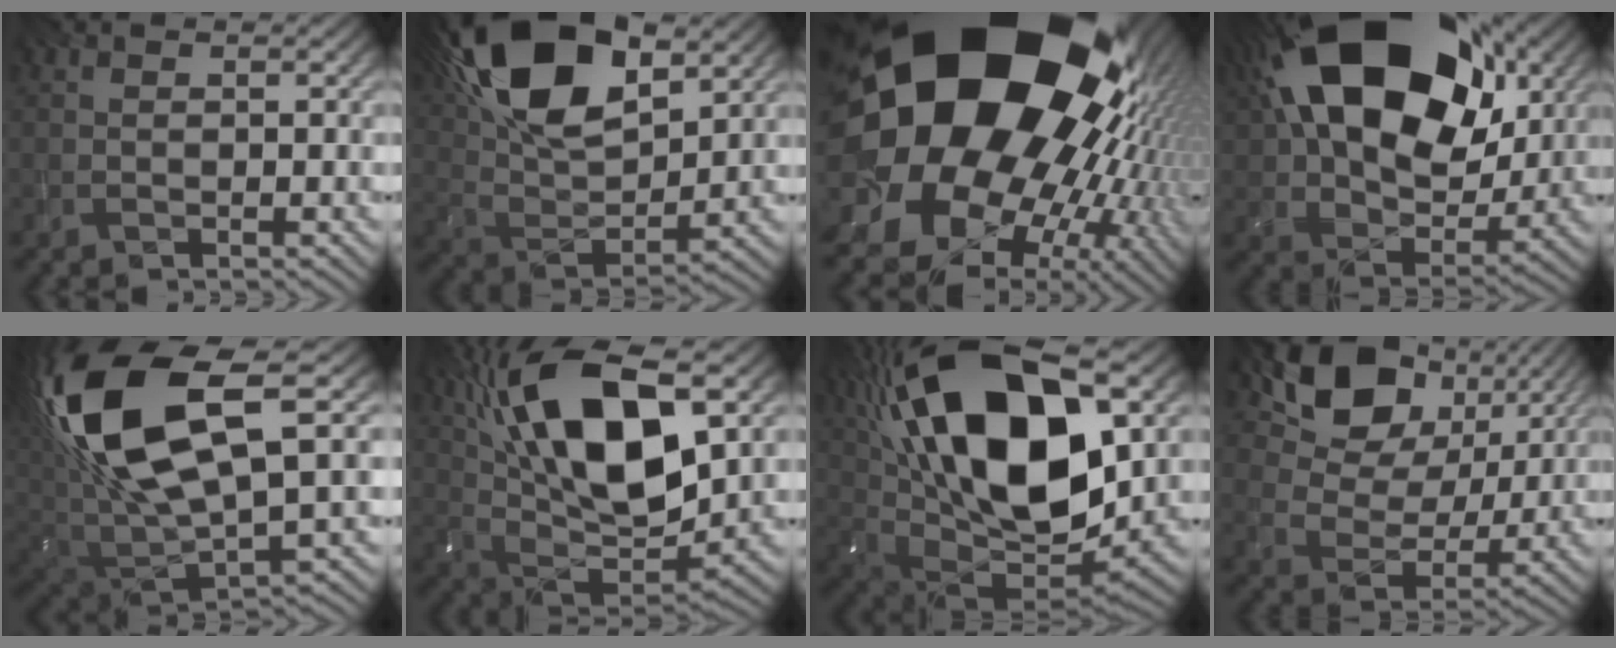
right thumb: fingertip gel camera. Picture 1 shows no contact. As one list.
[{"total": 17.9, "force": [9.1, 8.7, 12.7], "torque": [-0.276, 0.020, 0.165]}, {"total": 24.9, "force": [5.1, 20.2, 13.7], "torque": [-0.256, -0.061, 0.089]}, {"total": 21.9, "force": [7.4, 14.3, 14.9], "torque": [-0.296, 0.033, 0.128]}, {"total": 18.2, "force": [5.9, 8.6, 14.8], "torque": [-0.342, 0.002, 0.116]}, {"total": 18.8, "force": [7.0, 8.4, 15.3], "torque": [-0.314, 0.027, 0.117]}, {"total": 22.1, "force": [7.3, 11.3, 17.6], "torque": [-0.376, 0.042, 0.129]}, {"total": 15.0, "force": [7.9, 9.9, 8.1], "torque": [-0.158, 0.015, 0.135]}]